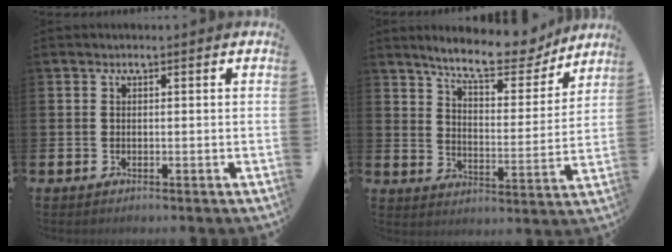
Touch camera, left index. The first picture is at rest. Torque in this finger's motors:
{"motor_torque": [0.84, -0.94, 0.71, 0.18]}